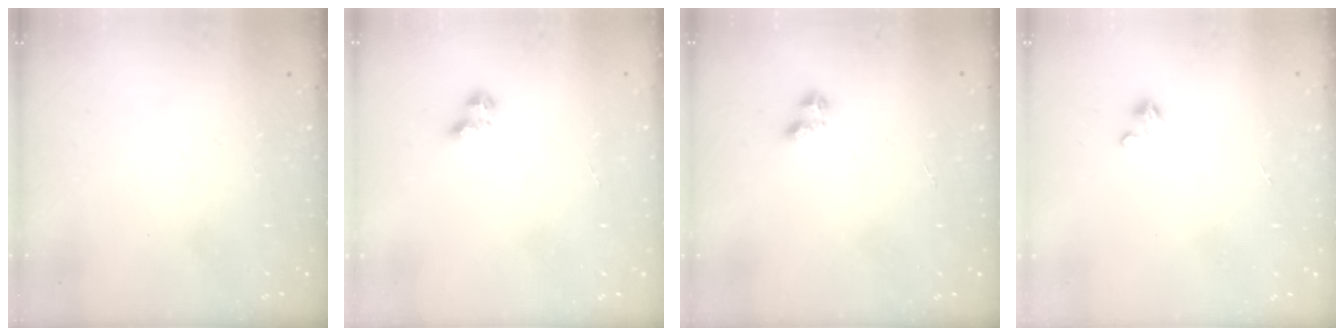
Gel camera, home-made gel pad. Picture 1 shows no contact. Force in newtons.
{"total": 2.6, "press": 2.5, "slide": 0.5}
{"total": 2.2, "press": 2.1, "slide": 0.6}
{"total": 1.4, "press": 1.4, "slide": 0.3}